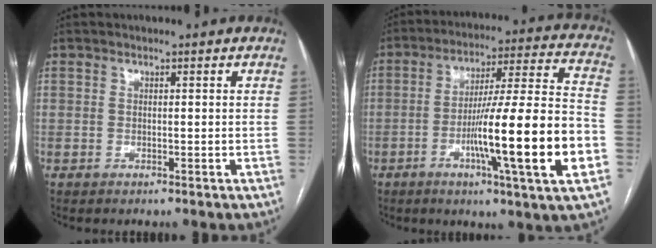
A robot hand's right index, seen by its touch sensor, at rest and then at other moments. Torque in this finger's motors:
{"motor_torque": [2.14, 0.00, 1.05, 0.21]}